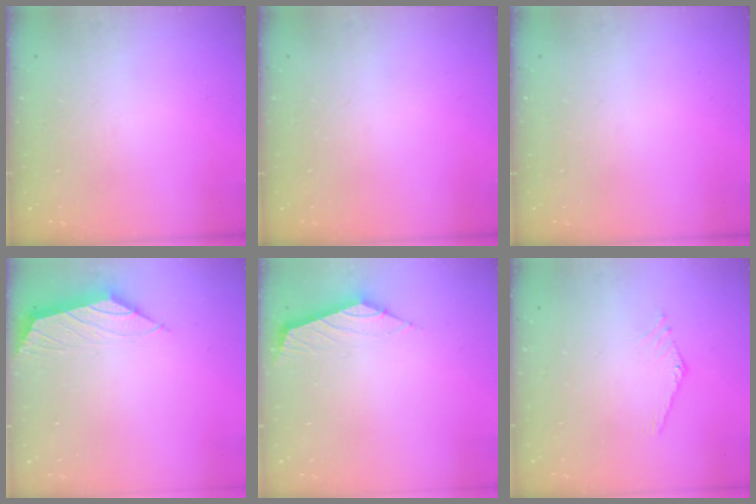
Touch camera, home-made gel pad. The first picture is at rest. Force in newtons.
{"total": 0.0}
{"total": 0.0}
{"total": 1.4, "press": 1.3, "slide": 0.5}
{"total": 2.4, "press": 2.3, "slide": 0.4}
{"total": 1.5, "press": 1.5, "slide": 0.0}